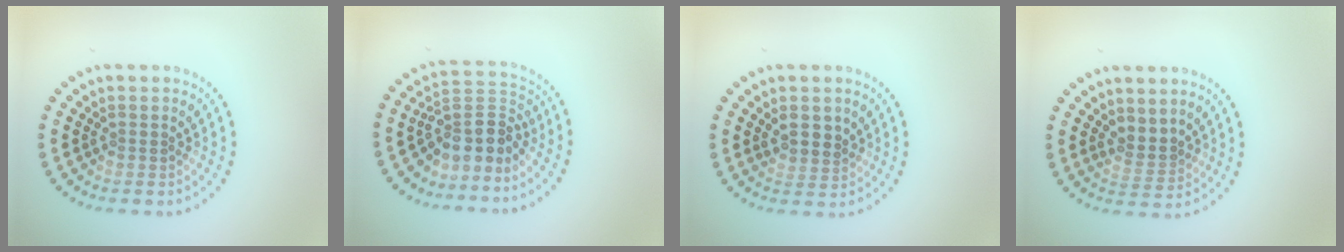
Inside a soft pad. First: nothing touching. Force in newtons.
{"total": 4.0, "press": 2.9, "slide": 2.7}
{"total": 1.7, "press": 1.6, "slide": 0.8}
{"total": 2.0, "press": 1.6, "slide": 1.1}